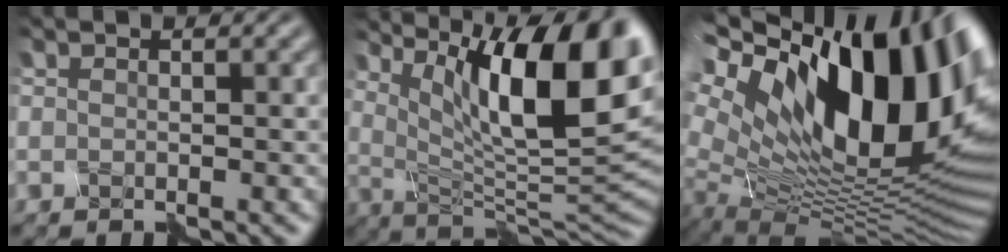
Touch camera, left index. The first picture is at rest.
{"total": 13.6, "force": [5.5, 3.5, 11.9], "torque": [-0.177, 0.000, 0.096]}
{"total": 19.4, "force": [6.8, 9.2, 15.7], "torque": [-0.264, 0.030, 0.120]}